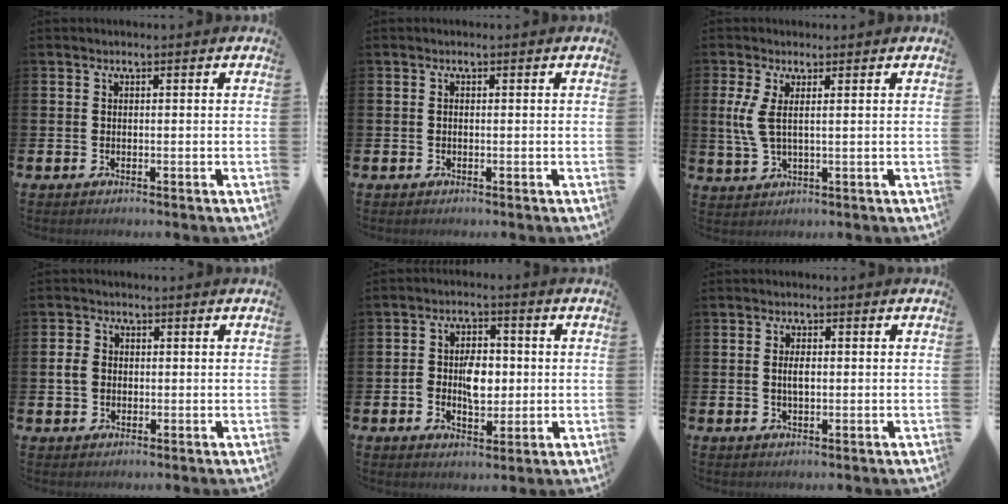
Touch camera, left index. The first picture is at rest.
{"total": 0.0}
{"total": 4.0, "force": [2.1, 1.2, 3.2], "torque": [-0.072, -0.002, 0.038]}
{"total": 2.6, "force": [0.3, 2.2, 1.4], "torque": [-0.028, 0.010, 0.004]}
{"total": 5.6, "force": [-0.2, 3.7, 4.2], "torque": [-0.070, 0.007, -0.009]}
{"total": 2.2, "force": [0.2, 1.0, 2.0], "torque": [-0.024, -0.002, -0.001]}